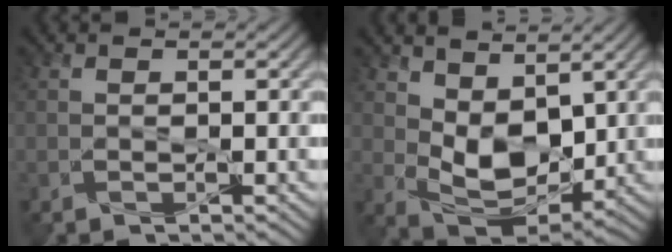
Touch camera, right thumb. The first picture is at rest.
{"total": 7.6, "force": [2.7, 4.3, 5.6], "torque": [-0.130, -0.016, 0.046]}